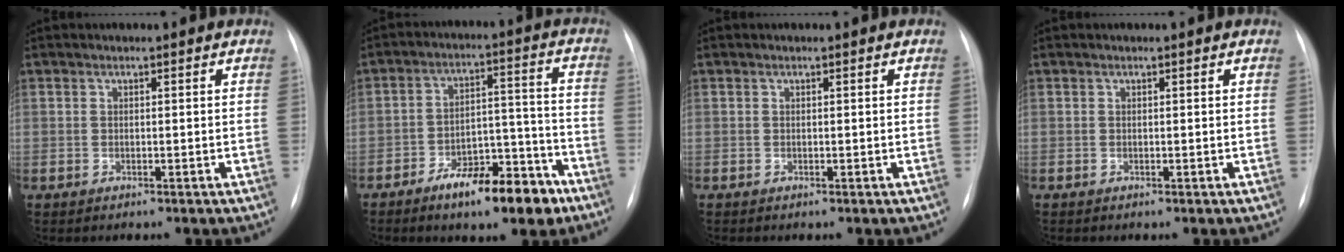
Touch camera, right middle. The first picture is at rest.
{"total": 11.6, "force": [-7.6, 4.0, 7.8], "torque": [-0.109, 0.022, -0.119]}
{"total": 0.0}
{"total": 0.0}